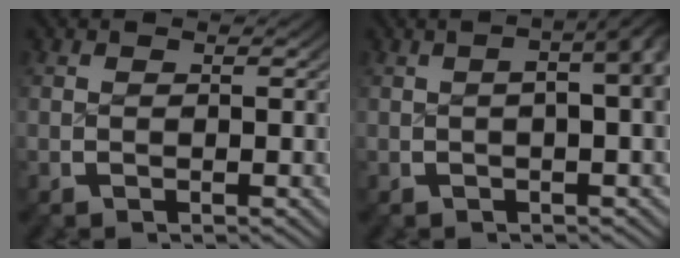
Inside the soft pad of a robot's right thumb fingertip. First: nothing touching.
{"total": 6.5, "force": [1.0, 3.0, 5.7], "torque": [-0.057, 0.020, 0.004]}